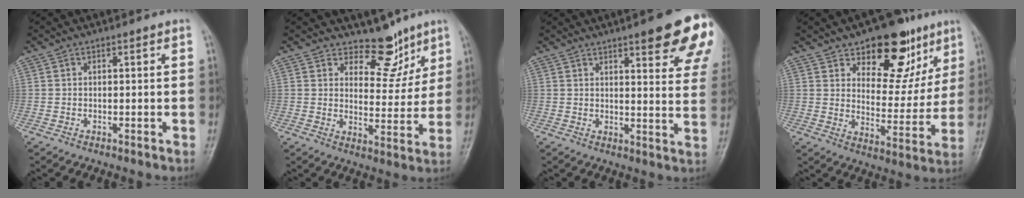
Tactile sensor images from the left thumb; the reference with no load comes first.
{"total": 8.1, "force": [6.3, 4.5, 2.7], "torque": [0.001, -0.047, 0.100]}
{"total": 16.5, "force": [9.8, 3.8, 12.7], "torque": [-0.133, -0.038, 0.109]}
{"total": 17.1, "force": [10.0, 9.3, 10.4], "torque": [-0.079, -0.049, 0.148]}